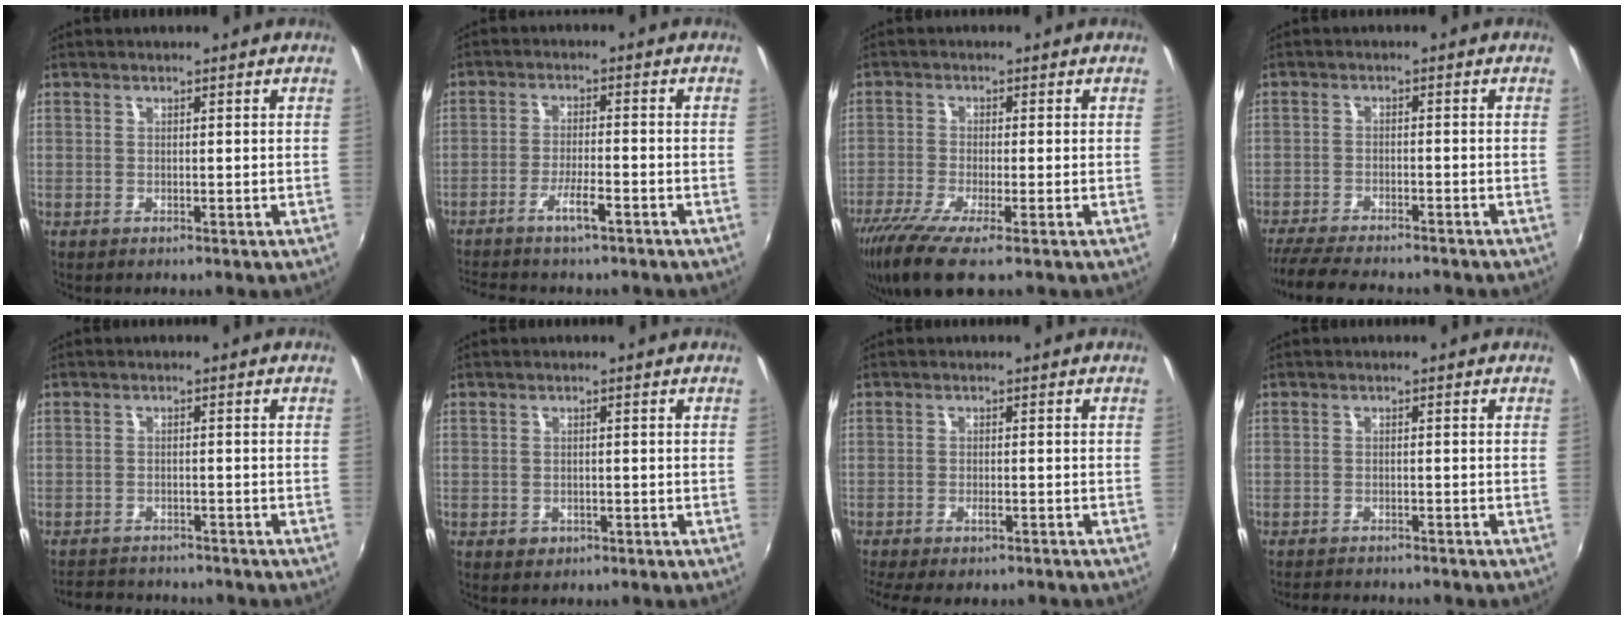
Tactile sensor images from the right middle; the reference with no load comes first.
{"total": 5.9, "force": [-4.5, 0.7, 3.7], "torque": [-0.087, 0.000, -0.080]}
{"total": 8.1, "force": [-5.4, 0.9, 5.9], "torque": [-0.141, -0.034, -0.100]}
{"total": 11.7, "force": [-10.4, 1.8, 5.1], "torque": [-0.118, -0.027, -0.167]}
{"total": 7.8, "force": [-7.2, 2.4, 2.1], "torque": [-0.062, -0.006, -0.107]}
{"total": 1.9, "force": [-0.9, 1.6, 0.6], "torque": [-0.013, -0.004, -0.010]}
{"total": 5.2, "force": [-4.0, 1.5, 2.9], "torque": [-0.075, -0.019, -0.066]}
{"total": 5.5, "force": [-5.1, 0.8, 1.7], "torque": [-0.047, -0.013, -0.078]}